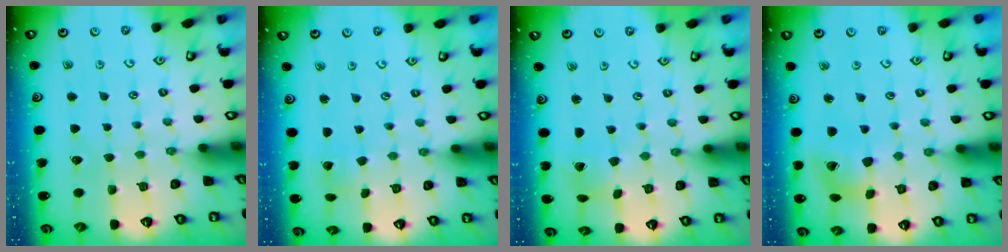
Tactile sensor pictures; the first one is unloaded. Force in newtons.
{"total": 2.6, "press": 2.6, "slide": 0.4}
{"total": 1.2, "press": 1.2, "slide": 0.2}
{"total": 11.9, "press": 11.8, "slide": 1.5}